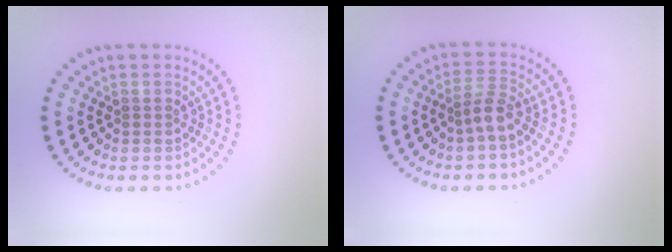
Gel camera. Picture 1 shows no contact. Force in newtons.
{"total": 2.2, "press": 1.7, "slide": 1.3}